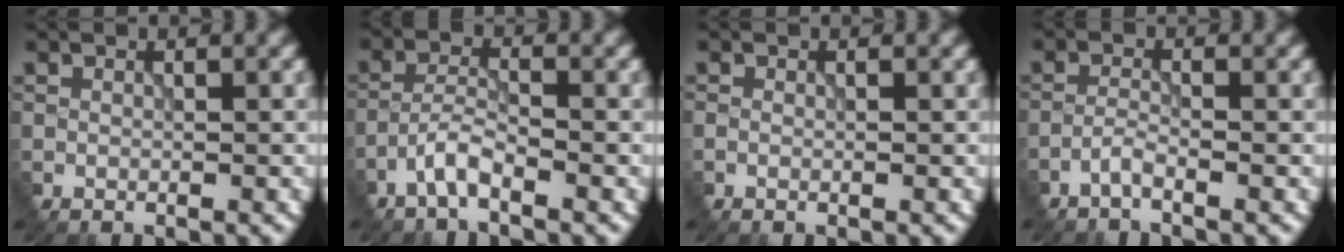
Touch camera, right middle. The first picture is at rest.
{"total": 2.6, "force": [-1.9, 0.5, 1.8], "torque": [-0.039, 0.007, -0.044]}
{"total": 0.5, "force": [-0.2, 0.2, 0.5], "torque": [-0.011, -0.003, -0.002]}
{"total": 1.4, "force": [-1.1, 0.1, 0.9], "torque": [-0.019, 0.003, -0.029]}